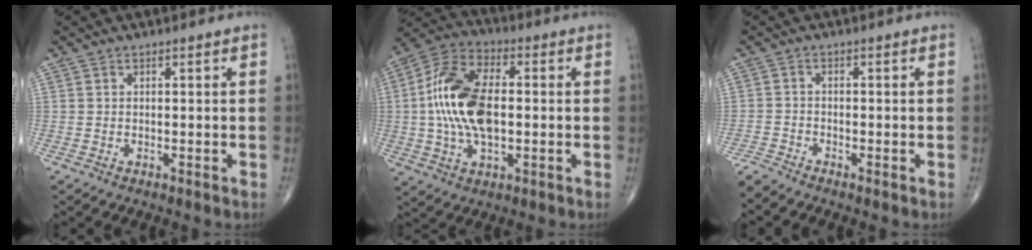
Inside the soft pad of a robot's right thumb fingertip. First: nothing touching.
{"total": 16.8, "force": [0.2, 9.1, 14.1], "torque": [-0.280, 0.019, -0.001]}
{"total": 2.3, "force": [-2.2, -0.1, 0.4], "torque": [-0.017, -0.007, -0.054]}